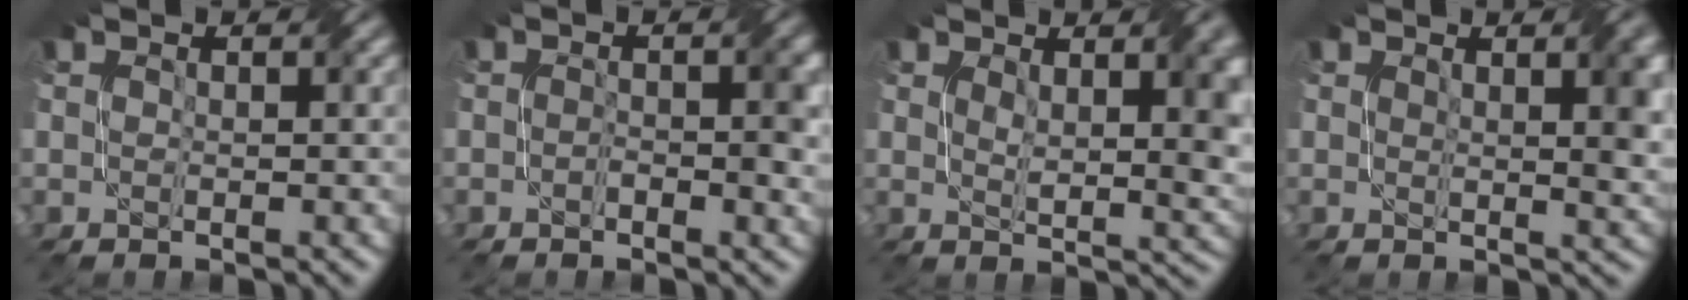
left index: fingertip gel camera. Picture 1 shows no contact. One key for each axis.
{"total": 2.5, "fx": -0.3, "fy": 1.2, "fz": 2.2, "tx": -0.031, "ty": -0.001, "tz": -0.007}
{"total": 5.7, "fx": 2.0, "fy": 2.0, "fz": 4.9, "tx": -0.071, "ty": -0.005, "tz": 0.038}
{"total": 3.8, "fx": 1.5, "fy": 1.0, "fz": 3.3, "tx": -0.039, "ty": 0.000, "tz": 0.024}